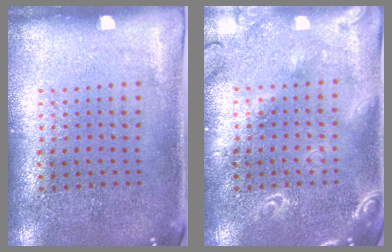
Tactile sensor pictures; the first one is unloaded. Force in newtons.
{"total": 1.7, "press": 1.7, "slide": 0.2}